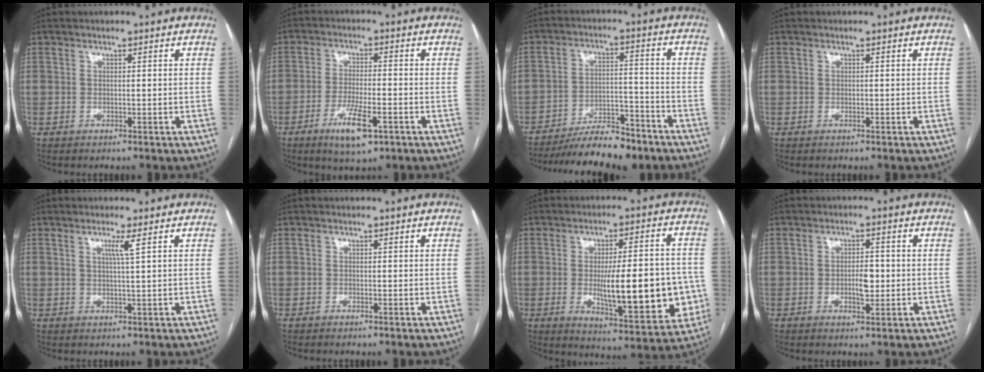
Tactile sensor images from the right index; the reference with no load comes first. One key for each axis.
{"total": 7.6, "fx": -3.9, "fy": 1.7, "fz": 6.3, "tx": -0.117, "ty": -0.011, "tz": -0.062}
{"total": 11.9, "fx": -10.2, "fy": 2.7, "fz": 5.6, "tx": -0.082, "ty": 0.007, "tz": -0.164}
{"total": 0.0}
{"total": 2.3, "fx": 1.0, "fy": -0.6, "fz": 2.0, "tx": -0.040, "ty": -0.004, "tz": 0.019}
{"total": 0.0}
{"total": 17.4, "fx": -2.6, "fy": 4.5, "fz": 16.6, "tx": -0.223, "ty": 0.004, "tz": -0.023}
{"total": 3.7, "fx": -0.5, "fy": 1.4, "fz": 3.3, "tx": -0.054, "ty": 0.001, "tz": -0.005}